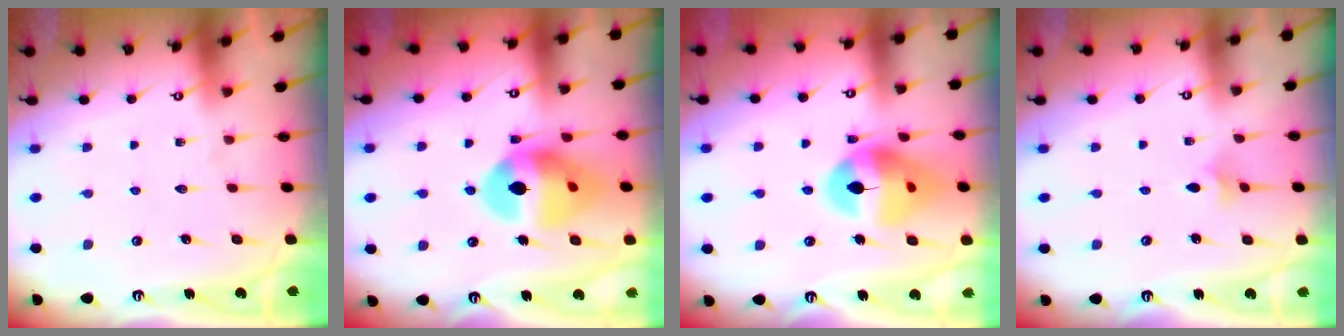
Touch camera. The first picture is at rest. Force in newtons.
{"total": 14.8, "press": 14.7, "slide": 1.4}
{"total": 15.7, "press": 15.6, "slide": 1.8}
{"total": 2.9, "press": 2.8, "slide": 0.7}